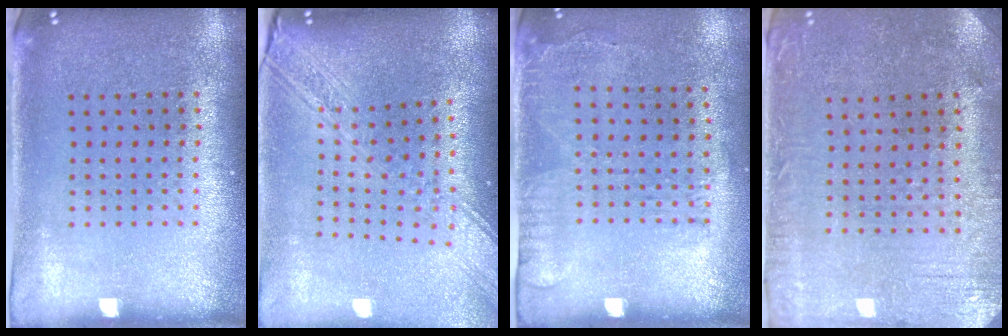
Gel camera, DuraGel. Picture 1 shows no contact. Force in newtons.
{"total": 2.8, "press": 2.2, "slide": 1.7}
{"total": 1.7, "press": 1.2, "slide": 1.2}
{"total": 0.6, "press": 0.4, "slide": 0.5}